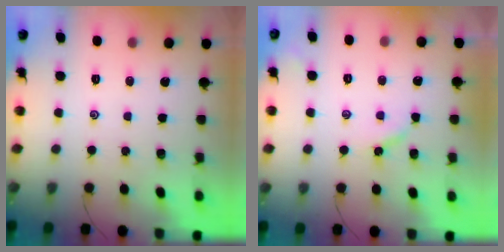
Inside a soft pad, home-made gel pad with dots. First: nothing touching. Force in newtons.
{"total": 4.1, "press": 4.1, "slide": 0.5}